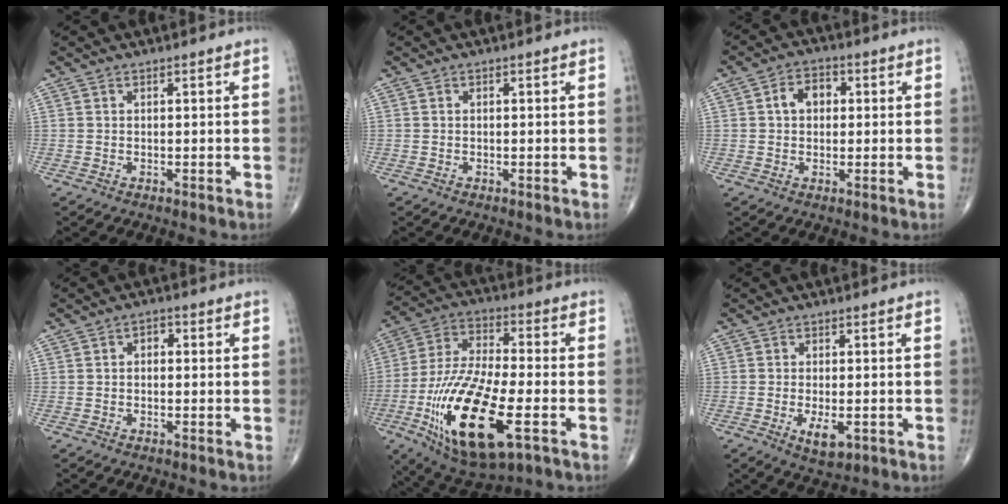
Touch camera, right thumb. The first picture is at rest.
{"total": 0.0}
{"total": 5.3, "force": [0.8, 3.9, 3.4], "torque": [-0.043, 0.015, 0.006]}
{"total": 2.0, "force": [0.1, 1.5, 1.4], "torque": [-0.007, 0.009, -0.003]}
{"total": 23.9, "force": [-8.0, 8.9, 20.7], "torque": [-0.435, 0.002, -0.132]}
{"total": 4.9, "force": [-1.6, 2.2, 4.1], "torque": [-0.067, -0.006, -0.021]}